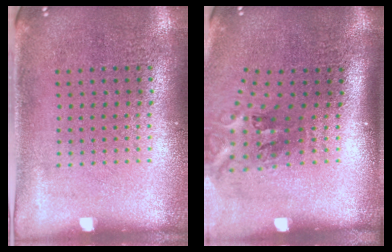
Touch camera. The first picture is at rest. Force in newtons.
{"total": 2.2, "press": 1.3, "slide": 1.7}